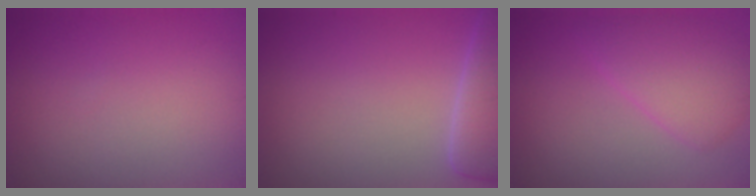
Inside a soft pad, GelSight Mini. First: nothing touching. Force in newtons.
{"total": 5.0, "press": 4.9, "slide": 0.7}
{"total": 4.0, "press": 4.0, "slide": 0.1}